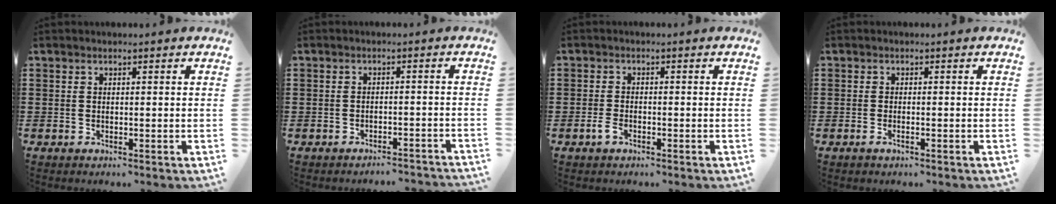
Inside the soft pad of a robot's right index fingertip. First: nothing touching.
{"total": 2.2, "force": [-2.2, 0.1, -0.1], "torque": [-0.004, 0.000, -0.047]}
{"total": 2.0, "force": [-1.2, 0.8, 1.4], "torque": [-0.042, -0.007, -0.026]}
{"total": 0.7, "force": [-0.4, 0.0, 0.6], "torque": [-0.013, -0.007, -0.005]}